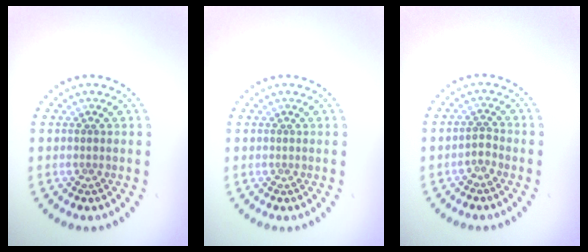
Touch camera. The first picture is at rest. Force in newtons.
{"total": 0.0}
{"total": 1.1, "press": 0.9, "slide": 0.6}